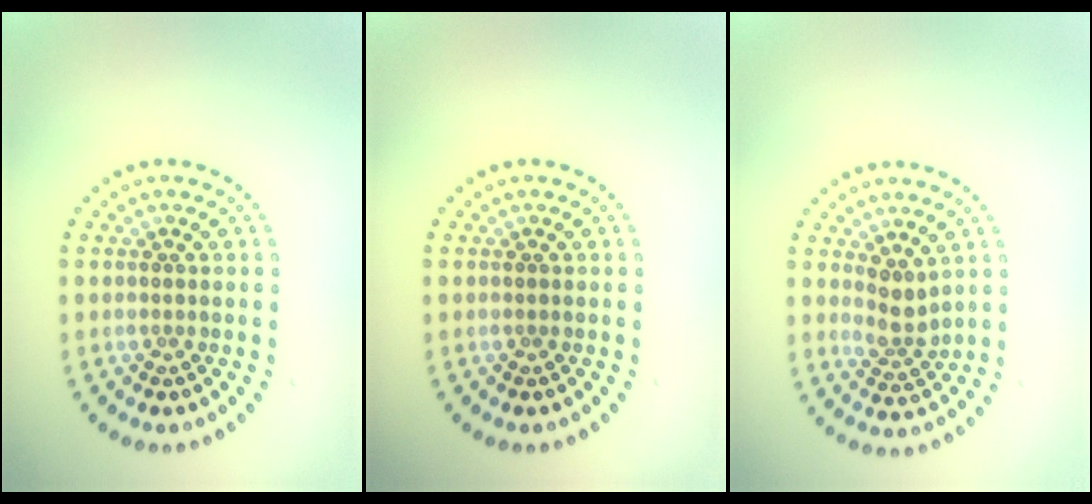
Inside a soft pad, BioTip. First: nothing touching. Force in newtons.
{"total": 0.0}
{"total": 2.4, "press": 1.8, "slide": 1.6}